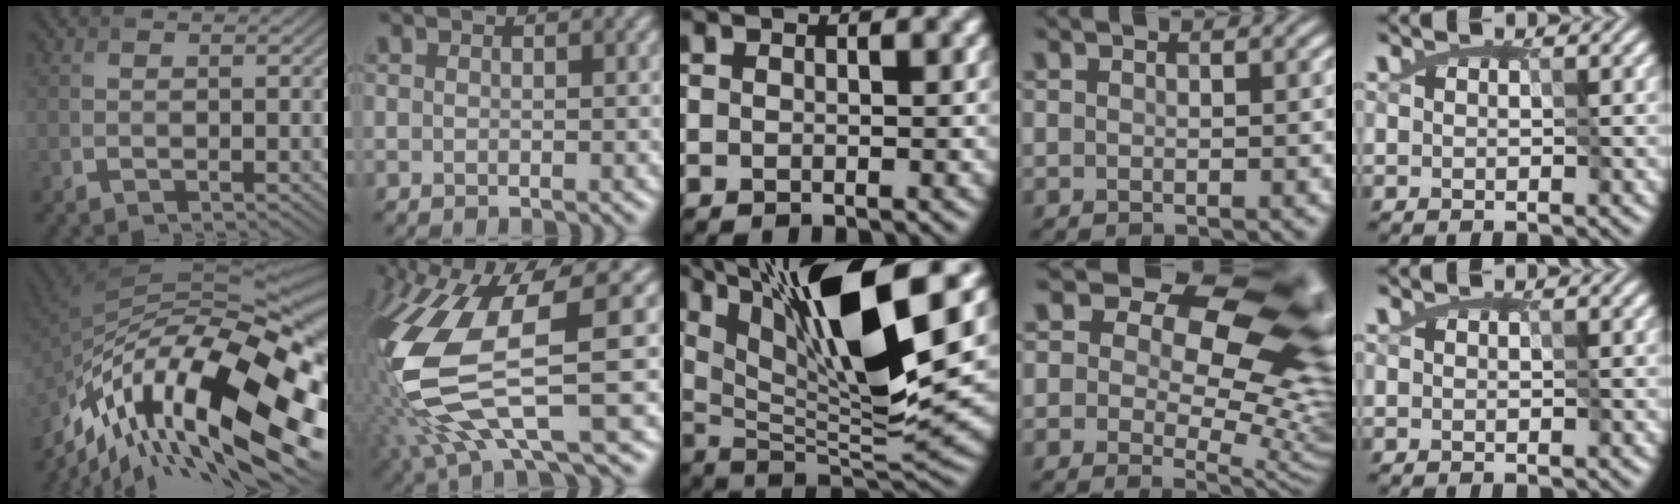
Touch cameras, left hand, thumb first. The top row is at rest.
{"thumb": {"total": 19.5, "force": [-9.6, 7.1, 15.4], "torque": [-0.294, -0.002, -0.174]}, "index": {"total": 11.9, "force": [-2.7, 3.9, 10.9], "torque": [-0.248, -0.019, -0.038]}, "middle": {"total": 14.0, "force": [6.4, 3.5, 11.9], "torque": [-0.207, 0.004, 0.112]}, "ring": {"total": 15.9, "force": [6.3, 9.2, 11.3], "torque": [-0.133, 0.017, 0.097]}}